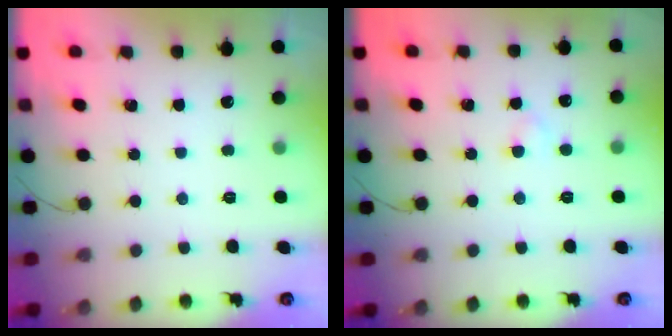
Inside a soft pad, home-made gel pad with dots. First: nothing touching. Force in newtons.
{"total": 2.3, "press": 2.1, "slide": 1.0}